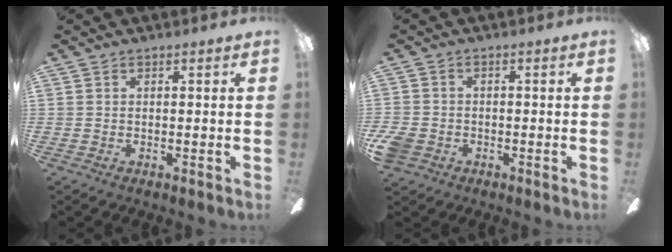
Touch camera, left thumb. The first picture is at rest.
{"total": 4.3, "force": [-2.2, 3.2, 2.0], "torque": [-0.056, 0.007, -0.045]}